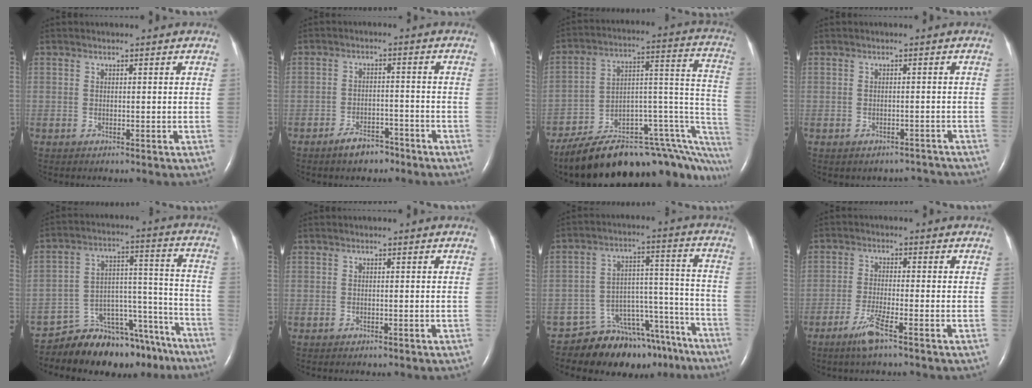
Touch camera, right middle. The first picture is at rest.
{"total": 4.3, "force": [-3.4, 1.9, 1.8], "torque": [-0.037, 0.003, -0.049]}
{"total": 25.6, "force": [-19.2, 8.1, 14.7], "torque": [-0.100, 0.056, -0.264]}
{"total": 3.1, "force": [-2.8, 1.5, -0.2], "torque": [0.005, 0.015, -0.031]}
{"total": 17.4, "force": [-15.8, 5.9, 4.2], "torque": [-0.036, 0.057, -0.230]}
{"total": 0.0}
{"total": 15.0, "force": [-12.9, 6.7, 3.7], "torque": [-0.025, 0.060, -0.184]}
{"total": 4.4, "force": [-2.9, -0.2, 3.4], "torque": [-0.076, -0.010, -0.060]}